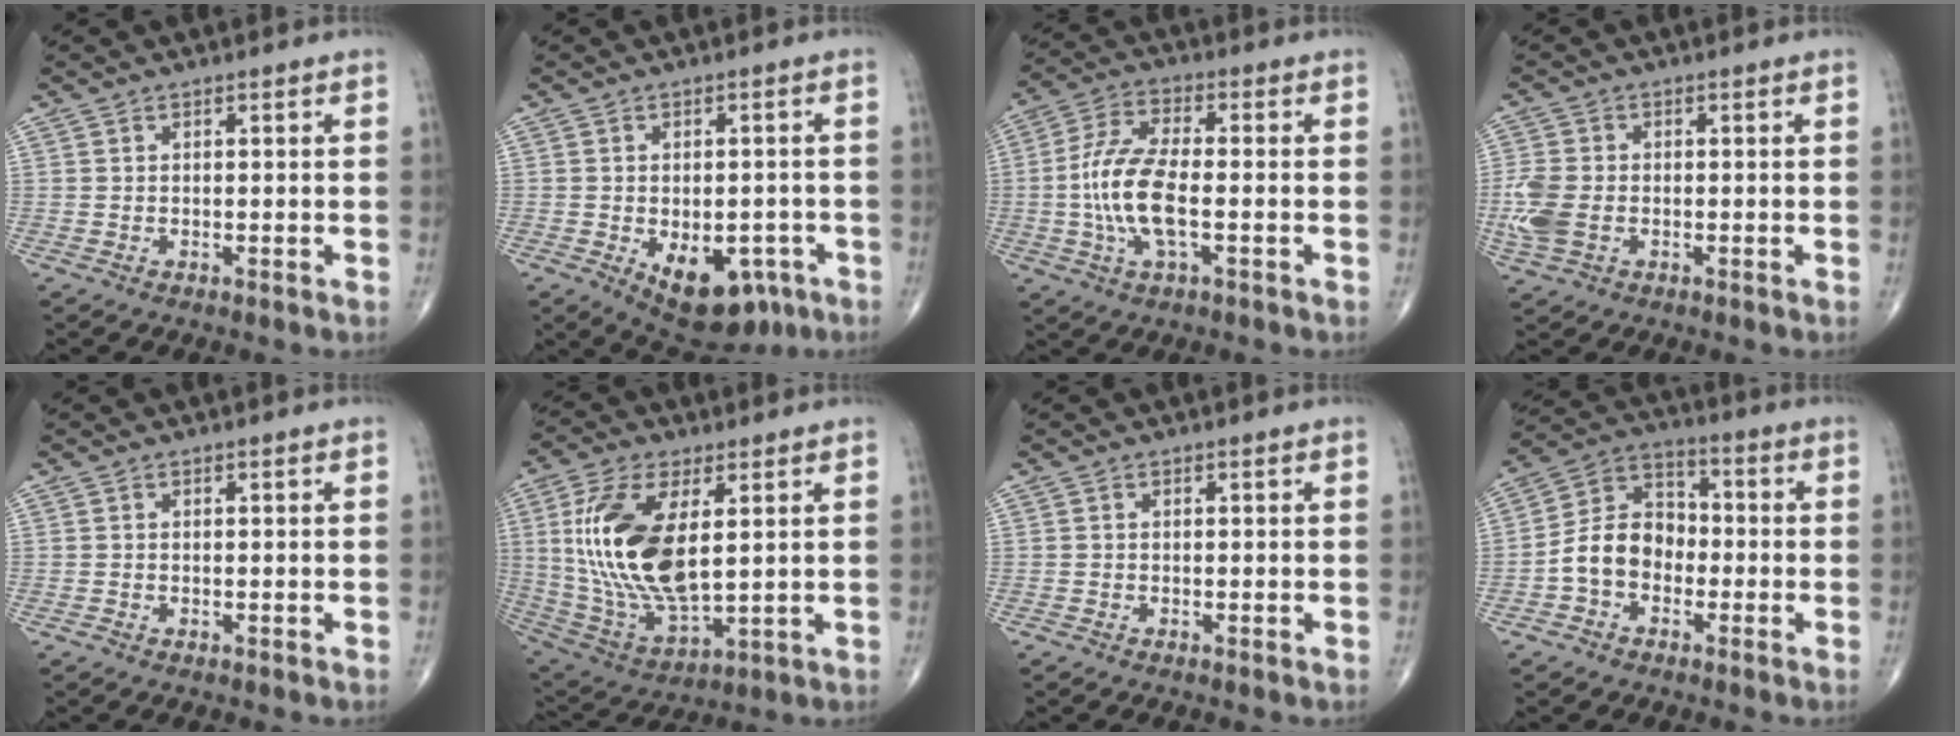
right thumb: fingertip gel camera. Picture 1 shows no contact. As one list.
[{"total": 12.5, "force": [-5.4, 7.3, 8.7], "torque": [-0.103, 0.010, -0.062]}, {"total": 11.8, "force": [-1.9, 4.5, 10.7], "torque": [-0.230, 0.016, -0.039]}, {"total": 6.8, "force": [-1.3, 4.7, 4.8], "torque": [-0.127, 0.004, -0.028]}, {"total": 0.0}, {"total": 20.1, "force": [3.5, 9.5, 17.4], "torque": [-0.354, -0.022, 0.076]}, {"total": 0.0}, {"total": 10.2, "force": [-2.7, 7.8, 6.1], "torque": [-0.090, 0.042, -0.064]}]